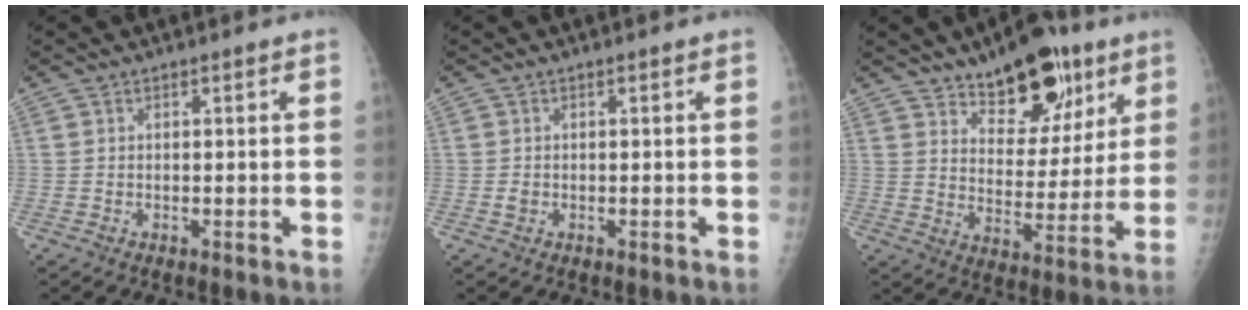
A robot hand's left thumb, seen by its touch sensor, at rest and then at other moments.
{"total": 0.9, "force": [-0.1, 0.7, 0.5], "torque": [-0.006, 0.000, 0.000]}
{"total": 16.0, "force": [10.1, 8.0, 9.3], "torque": [-0.081, -0.059, 0.161]}